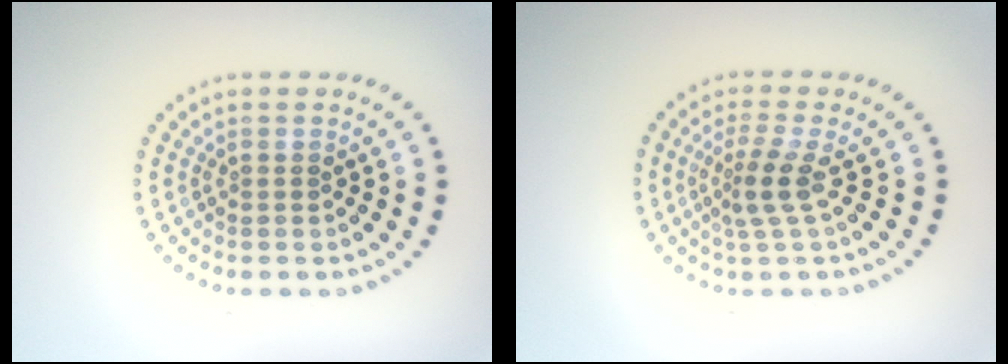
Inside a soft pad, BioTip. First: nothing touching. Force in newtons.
{"total": 2.6, "press": 1.8, "slide": 1.9}